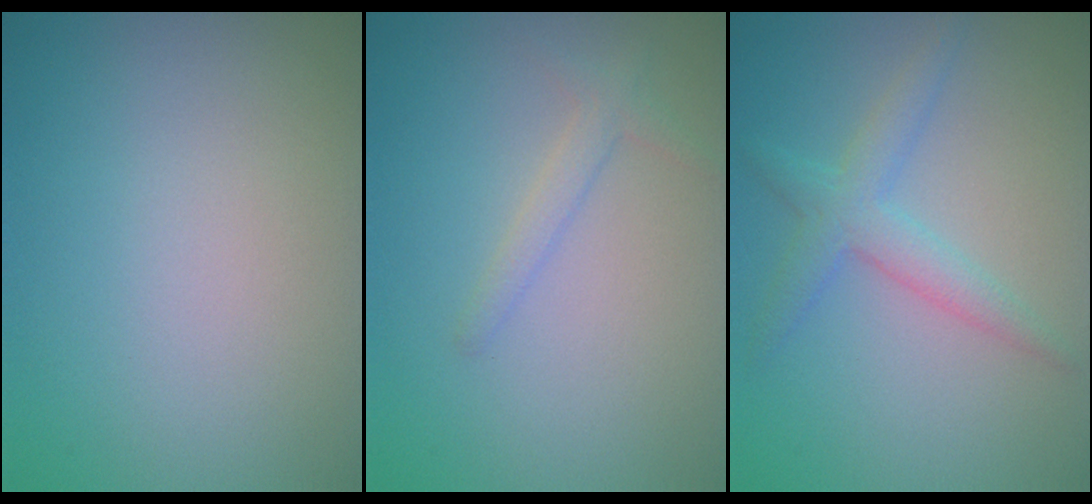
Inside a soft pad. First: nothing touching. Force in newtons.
{"total": 1.4, "press": 1.4, "slide": 0.1}
{"total": 2.9, "press": 2.9, "slide": 0.1}